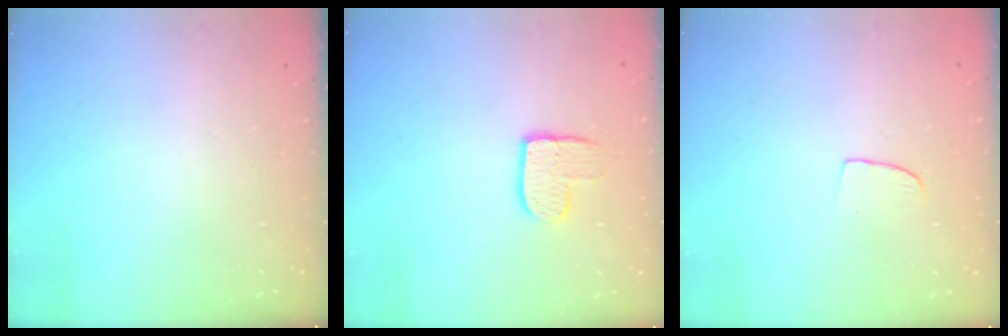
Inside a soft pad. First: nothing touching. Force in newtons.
{"total": 8.5, "press": 8.4, "slide": 0.5}
{"total": 6.0, "press": 5.9, "slide": 0.5}